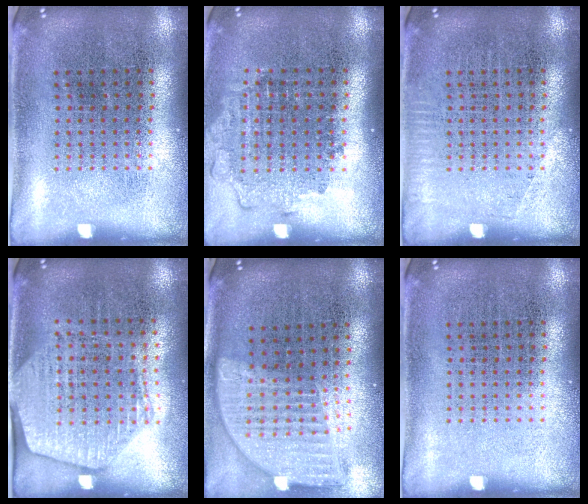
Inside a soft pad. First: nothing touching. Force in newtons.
{"total": 1.1, "press": 1.0, "slide": 0.5}
{"total": 0.6, "press": 0.6, "slide": 0.1}
{"total": 1.8, "press": 1.6, "slide": 0.7}
{"total": 2.0, "press": 1.6, "slide": 1.2}
{"total": 0.0}